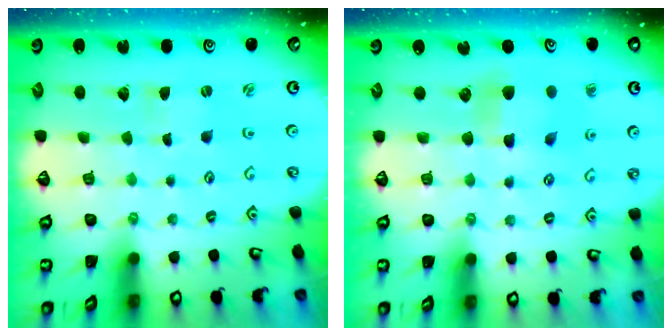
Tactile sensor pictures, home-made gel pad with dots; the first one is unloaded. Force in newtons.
{"total": 6.9, "press": 6.8, "slide": 0.6}